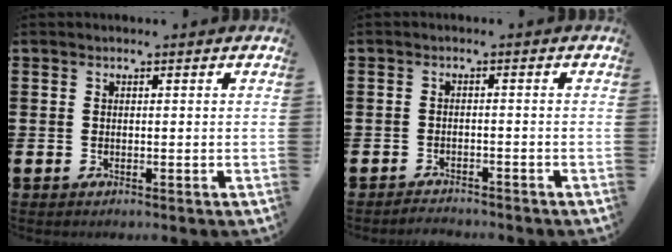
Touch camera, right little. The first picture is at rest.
{"total": 1.6, "force": [-1.6, 0.0, -0.2], "torque": [-0.002, 0.005, -0.034]}